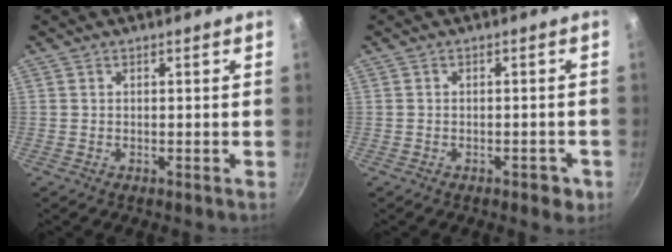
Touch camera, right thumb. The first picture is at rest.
{"total": 2.8, "force": [-1.5, 1.4, 1.9], "torque": [-0.016, 0.007, -0.017]}